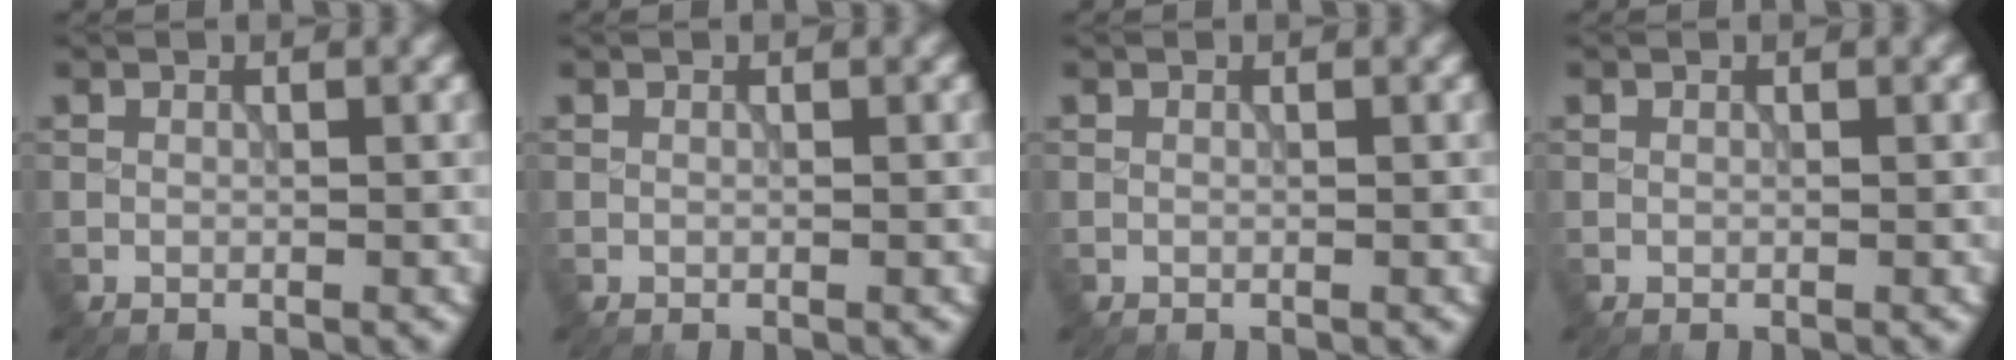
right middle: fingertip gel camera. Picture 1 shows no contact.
{"total": 0.0}
{"total": 0.0}
{"total": 0.0}